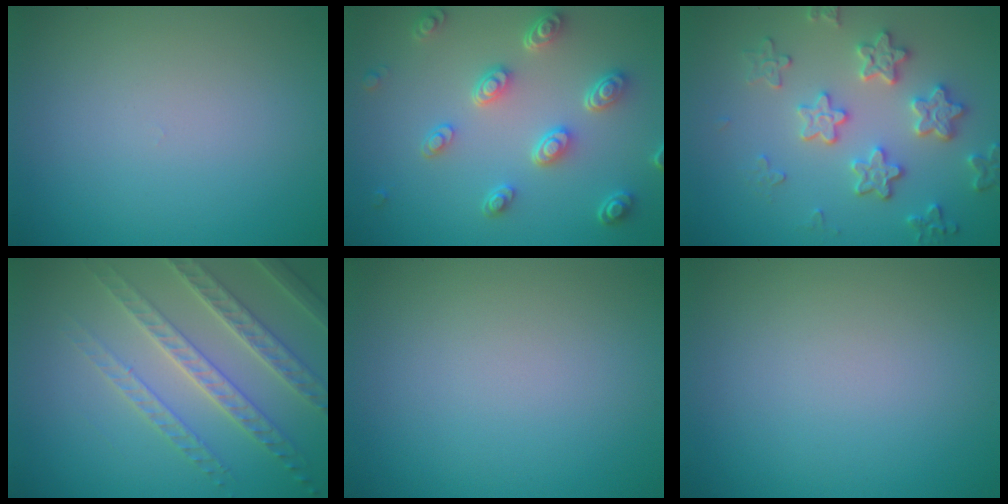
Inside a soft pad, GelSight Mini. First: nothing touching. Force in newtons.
{"total": 4.7, "press": 3.7, "slide": 2.9}
{"total": 4.0, "press": 3.9, "slide": 1.2}
{"total": 4.2, "press": 4.1, "slide": 0.9}
{"total": 0.0}
{"total": 0.0}